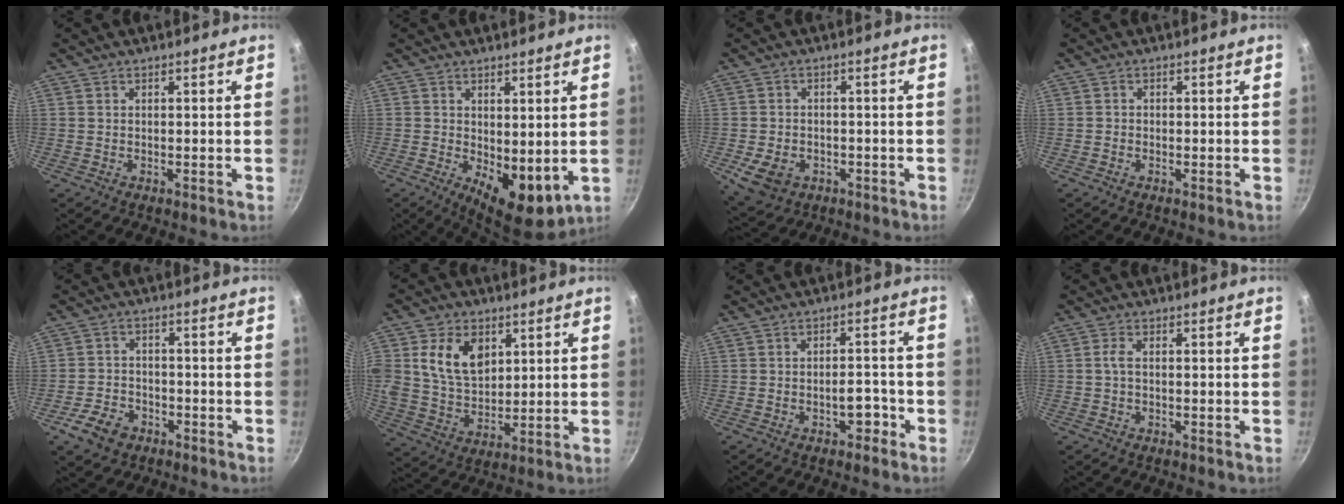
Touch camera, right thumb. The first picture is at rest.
{"total": 8.6, "force": [0.3, 4.3, 7.5], "torque": [-0.084, -0.018, 0.017]}
{"total": 7.5, "force": [-2.5, 5.6, 4.4], "torque": [-0.070, 0.010, -0.030]}
{"total": 0.6, "force": [-0.3, 0.5, 0.2], "torque": [-0.004, 0.002, -0.008]}
{"total": 6.8, "force": [-3.8, 4.7, 3.1], "torque": [-0.050, 0.029, -0.070]}
{"total": 12.6, "force": [4.0, 8.8, 8.0], "torque": [-0.126, -0.019, 0.077]}
{"total": 3.8, "force": [-2.1, 2.1, 2.5], "torque": [-0.011, 0.024, -0.027]}
{"total": 1.9, "force": [-0.2, 0.9, 1.7], "torque": [-0.044, 0.007, -0.006]}